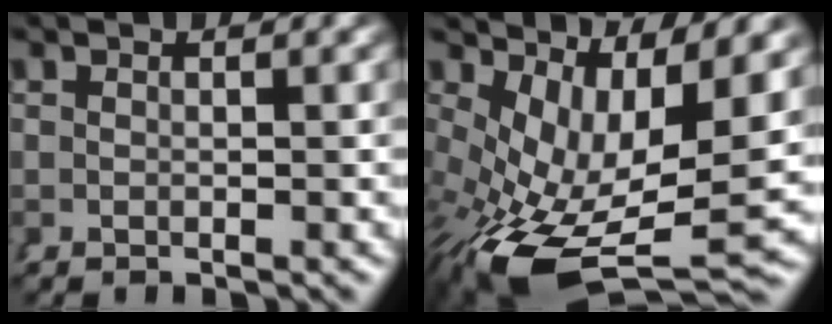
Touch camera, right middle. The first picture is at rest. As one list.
[{"total": 11.7, "force": [-2.2, 5.7, 9.9], "torque": [-0.173, -0.051, -0.005]}]